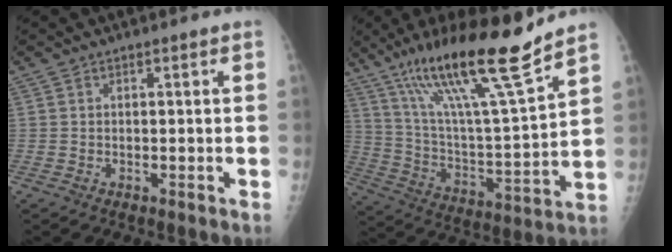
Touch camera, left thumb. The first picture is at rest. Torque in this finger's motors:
{"motor_torque": [0.73, 0.46, 1.27, -1.49, 0.48]}